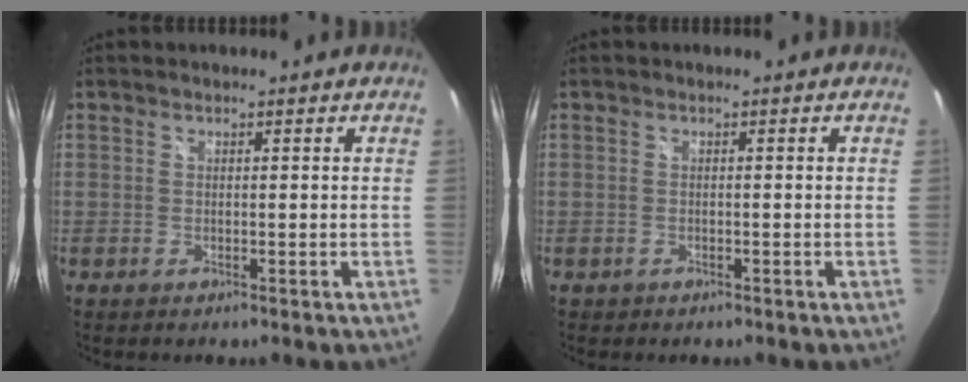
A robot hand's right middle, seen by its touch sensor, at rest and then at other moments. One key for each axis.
{"total": 1.0, "fx": -0.6, "fy": 0.8, "fz": 0.3, "tx": -0.010, "ty": -0.002, "tz": -0.007}